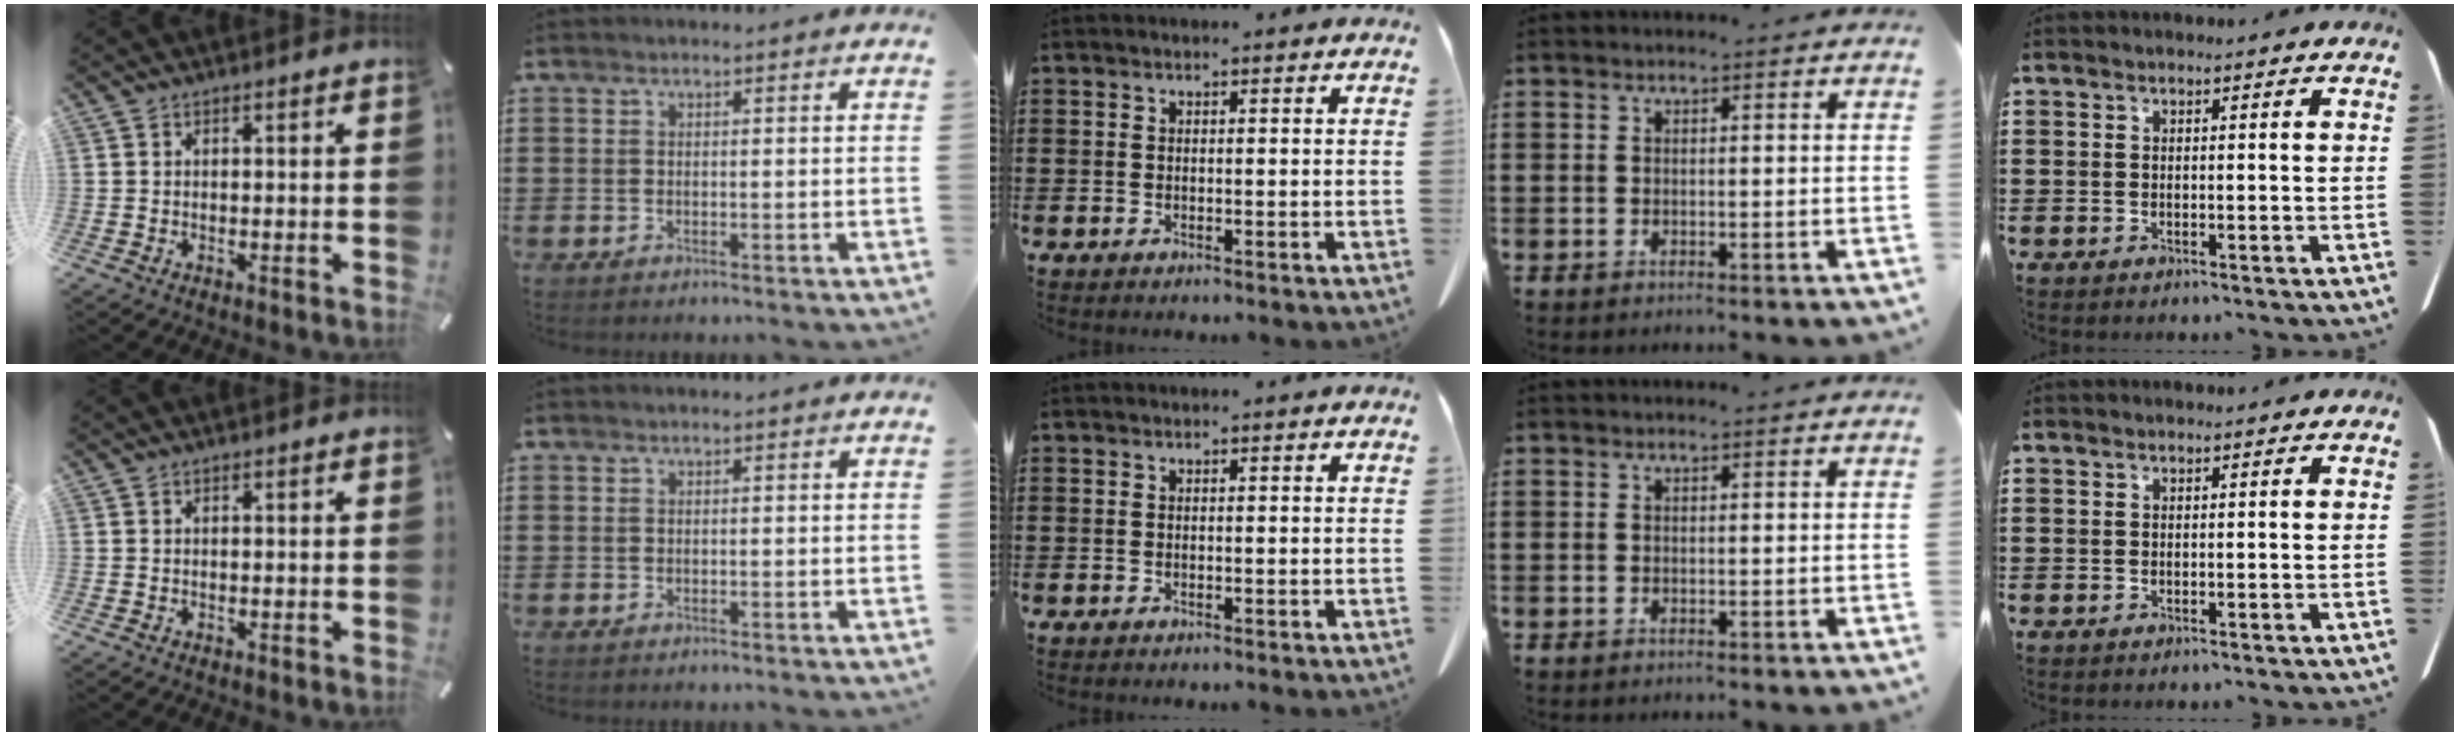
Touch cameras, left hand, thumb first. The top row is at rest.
{}